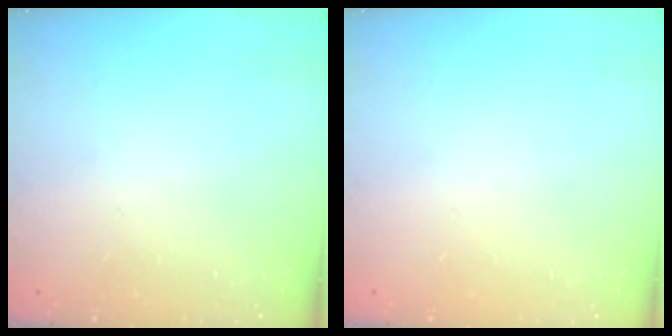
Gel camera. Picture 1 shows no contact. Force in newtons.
{"total": 0.0}